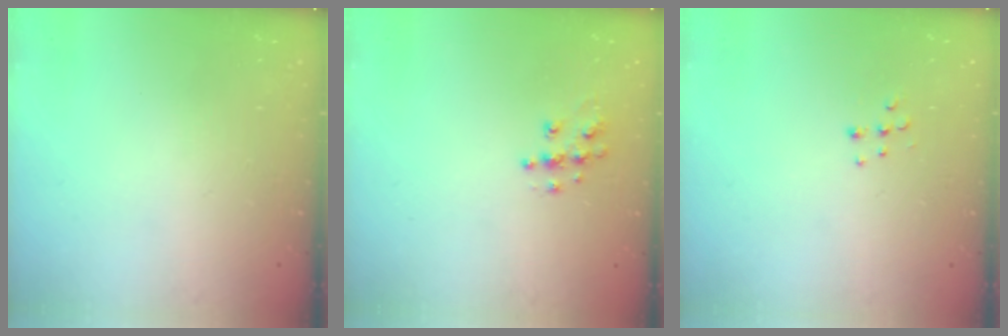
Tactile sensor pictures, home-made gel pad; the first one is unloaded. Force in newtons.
{"total": 7.8, "press": 7.8, "slide": 0.2}
{"total": 6.7, "press": 6.7, "slide": 0.4}